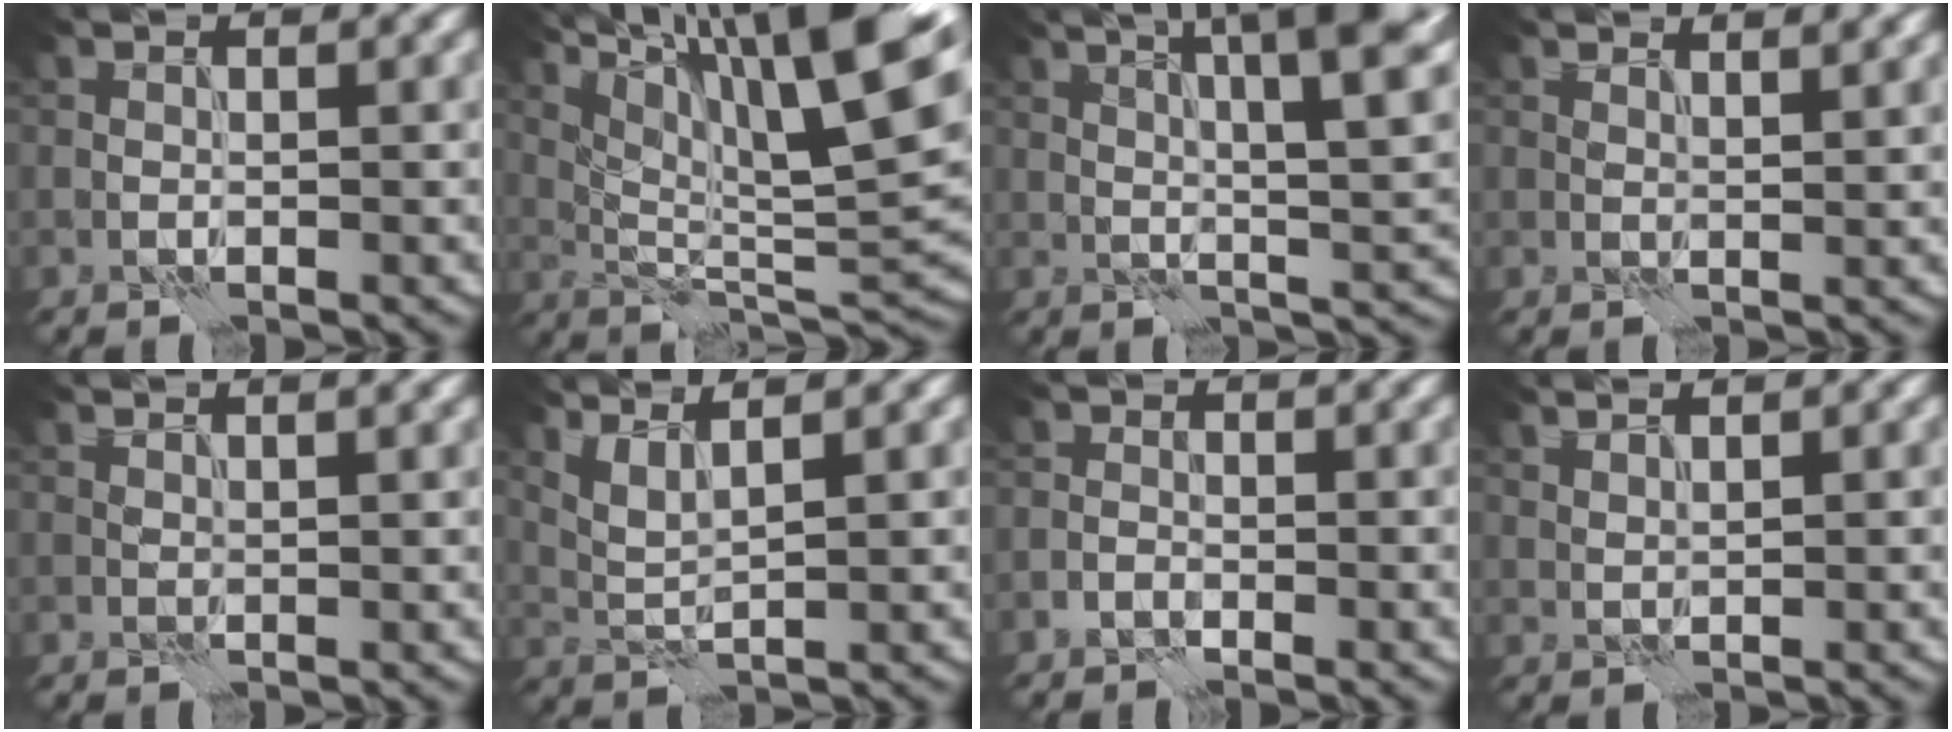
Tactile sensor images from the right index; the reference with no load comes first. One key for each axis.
{"total": 16.8, "fx": 9.0, "fy": 5.1, "fz": 13.2, "tx": -0.206, "ty": 0.026, "tz": 0.146}
{"total": 11.5, "fx": 5.2, "fy": 3.5, "fz": 9.6, "tx": -0.130, "ty": 0.018, "tz": 0.068}
{"total": 4.0, "fx": 3.0, "fy": 1.5, "fz": 2.2, "tx": -0.014, "ty": 0.017, "tz": 0.023}
{"total": 2.0, "fx": 1.3, "fy": 0.7, "fz": 1.3, "tx": -0.009, "ty": 0.005, "tz": 0.010}
{"total": 3.1, "fx": 2.2, "fy": 0.9, "fz": 1.9, "tx": -0.041, "ty": 0.003, "tz": 0.047}
{"total": 1.0, "fx": -0.8, "fy": 0.4, "fz": -0.2, "tx": 0.004, "ty": -0.002, "tz": -0.015}
{"total": 2.1, "fx": 1.6, "fy": 0.7, "fz": 1.2, "tx": -0.007, "ty": 0.002, "tz": 0.014}